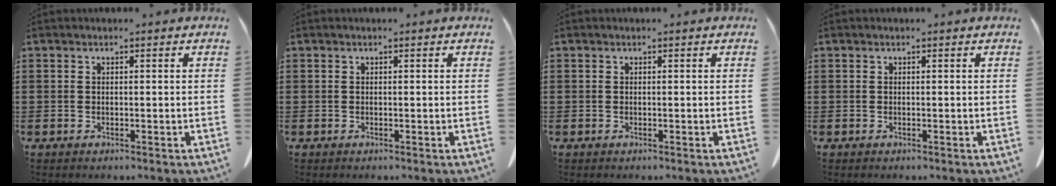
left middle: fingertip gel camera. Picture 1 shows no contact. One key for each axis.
{"total": 0.0}
{"total": 0.0}
{"total": 0.0}